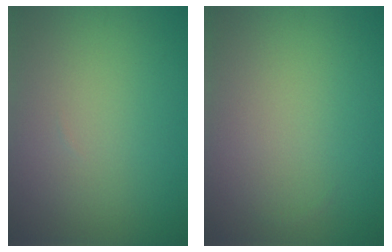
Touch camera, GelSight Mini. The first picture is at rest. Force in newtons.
{"total": 0.0}